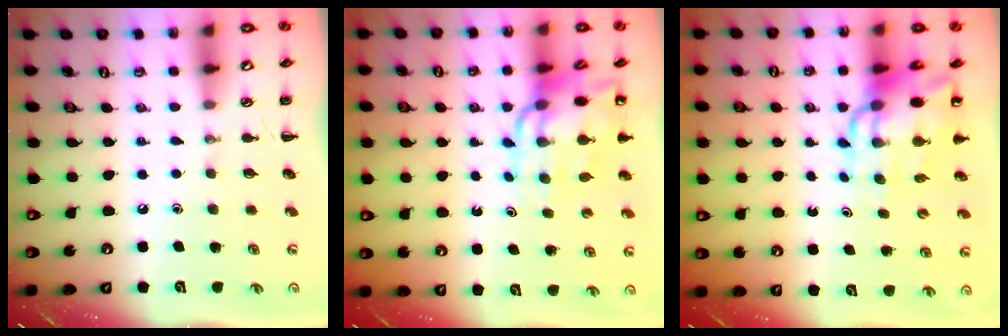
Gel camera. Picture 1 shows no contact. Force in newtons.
{"total": 12.7, "press": 12.1, "slide": 3.7}
{"total": 12.5, "press": 12.0, "slide": 3.5}